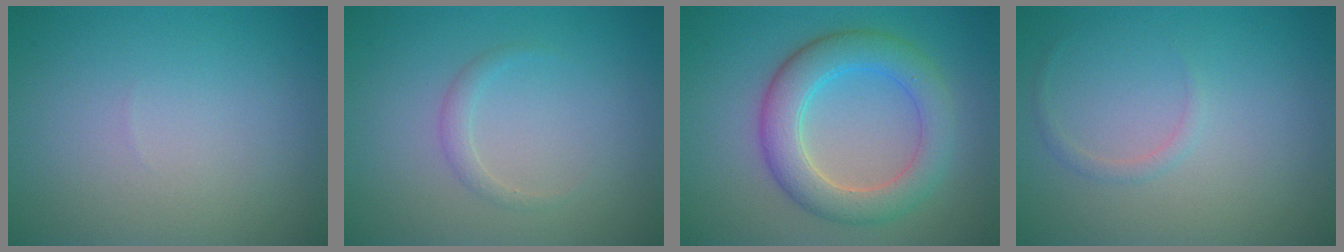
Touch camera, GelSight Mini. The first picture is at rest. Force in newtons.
{"total": 1.1, "press": 1.1, "slide": 0.0}
{"total": 5.7, "press": 5.7, "slide": 0.1}
{"total": 0.8, "press": 0.8, "slide": 0.1}